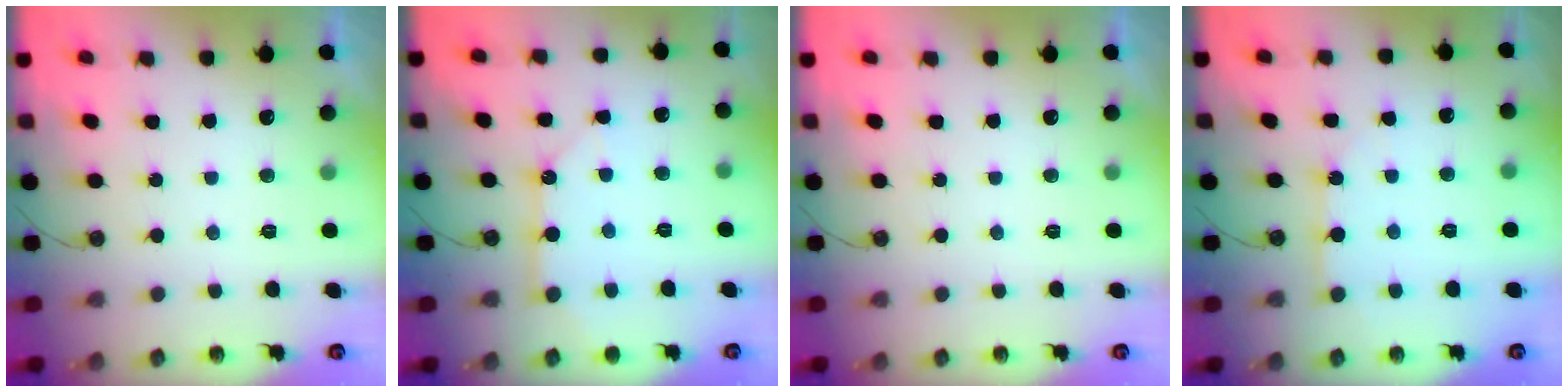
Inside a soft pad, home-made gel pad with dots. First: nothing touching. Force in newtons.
{"total": 8.1, "press": 8.1, "slide": 0.3}
{"total": 0.0}
{"total": 4.2, "press": 4.2, "slide": 0.2}